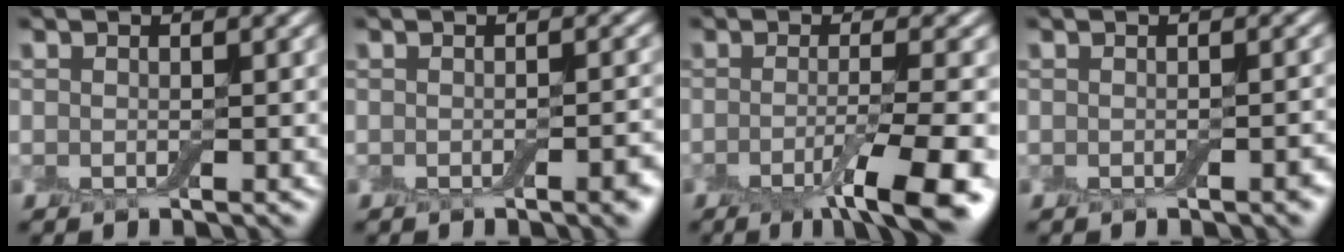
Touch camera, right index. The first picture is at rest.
{"total": 2.1, "force": [-0.9, 0.4, 1.9], "torque": [-0.020, 0.001, -0.012]}
{"total": 7.0, "force": [-3.2, 1.2, 6.2], "torque": [-0.084, -0.006, -0.055]}
{"total": 1.0, "force": [-0.6, 0.1, 0.8], "torque": [-0.011, 0.001, -0.006]}